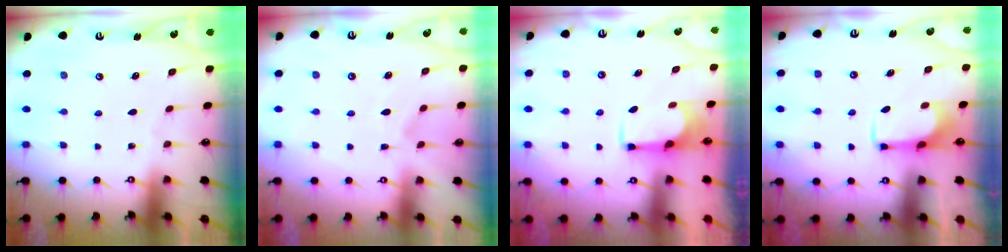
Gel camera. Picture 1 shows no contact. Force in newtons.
{"total": 2.4, "press": 2.1, "slide": 1.2}
{"total": 1.7, "press": 1.5, "slide": 0.9}
{"total": 2.0, "press": 2.0, "slide": 0.3}